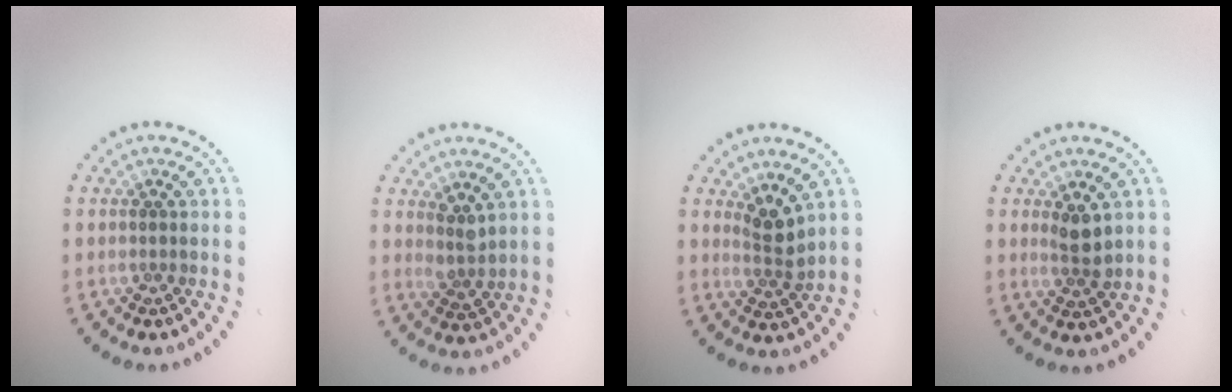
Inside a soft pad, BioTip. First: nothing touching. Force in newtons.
{"total": 1.8, "press": 1.2, "slide": 1.3}
{"total": 2.3, "press": 1.7, "slide": 1.5}
{"total": 2.2, "press": 2.0, "slide": 0.8}